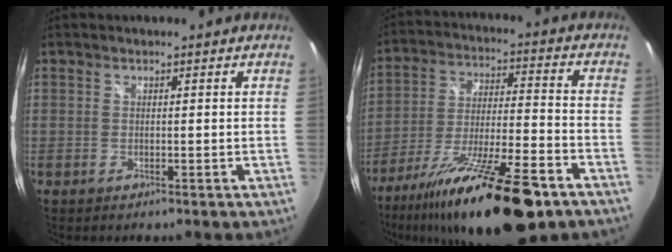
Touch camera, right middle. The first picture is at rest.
{"total": 23.7, "force": [-16.4, 4.7, 16.4], "torque": [-0.301, -0.045, -0.267]}